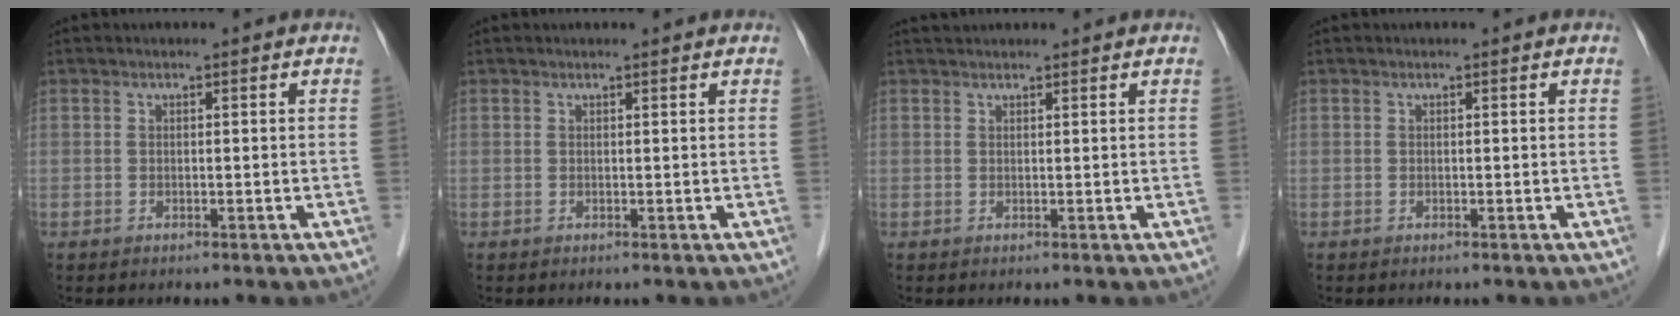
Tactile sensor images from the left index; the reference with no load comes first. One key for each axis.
{"total": 1.0, "fx": 1.0, "fy": 0.0, "fz": 0.2, "tx": -0.010, "ty": 0.002, "tz": 0.011}
{"total": 2.4, "fx": 2.3, "fy": 0.3, "fz": 0.6, "tx": -0.009, "ty": 0.028, "tz": 0.038}
{"total": 0.0}